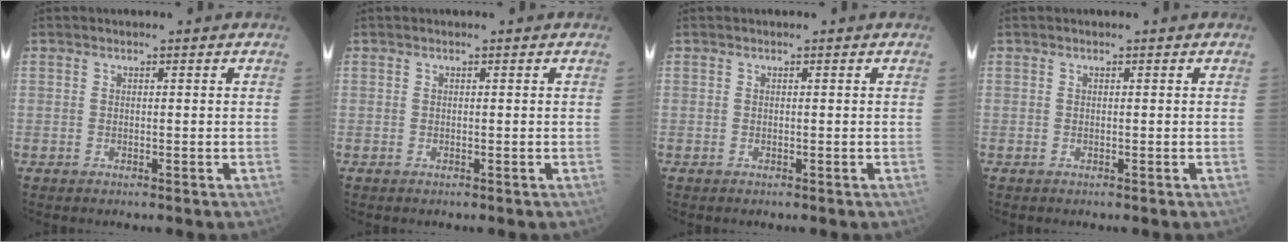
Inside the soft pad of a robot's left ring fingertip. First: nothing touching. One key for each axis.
{"total": 0.0}
{"total": 0.0}
{"total": 0.0}